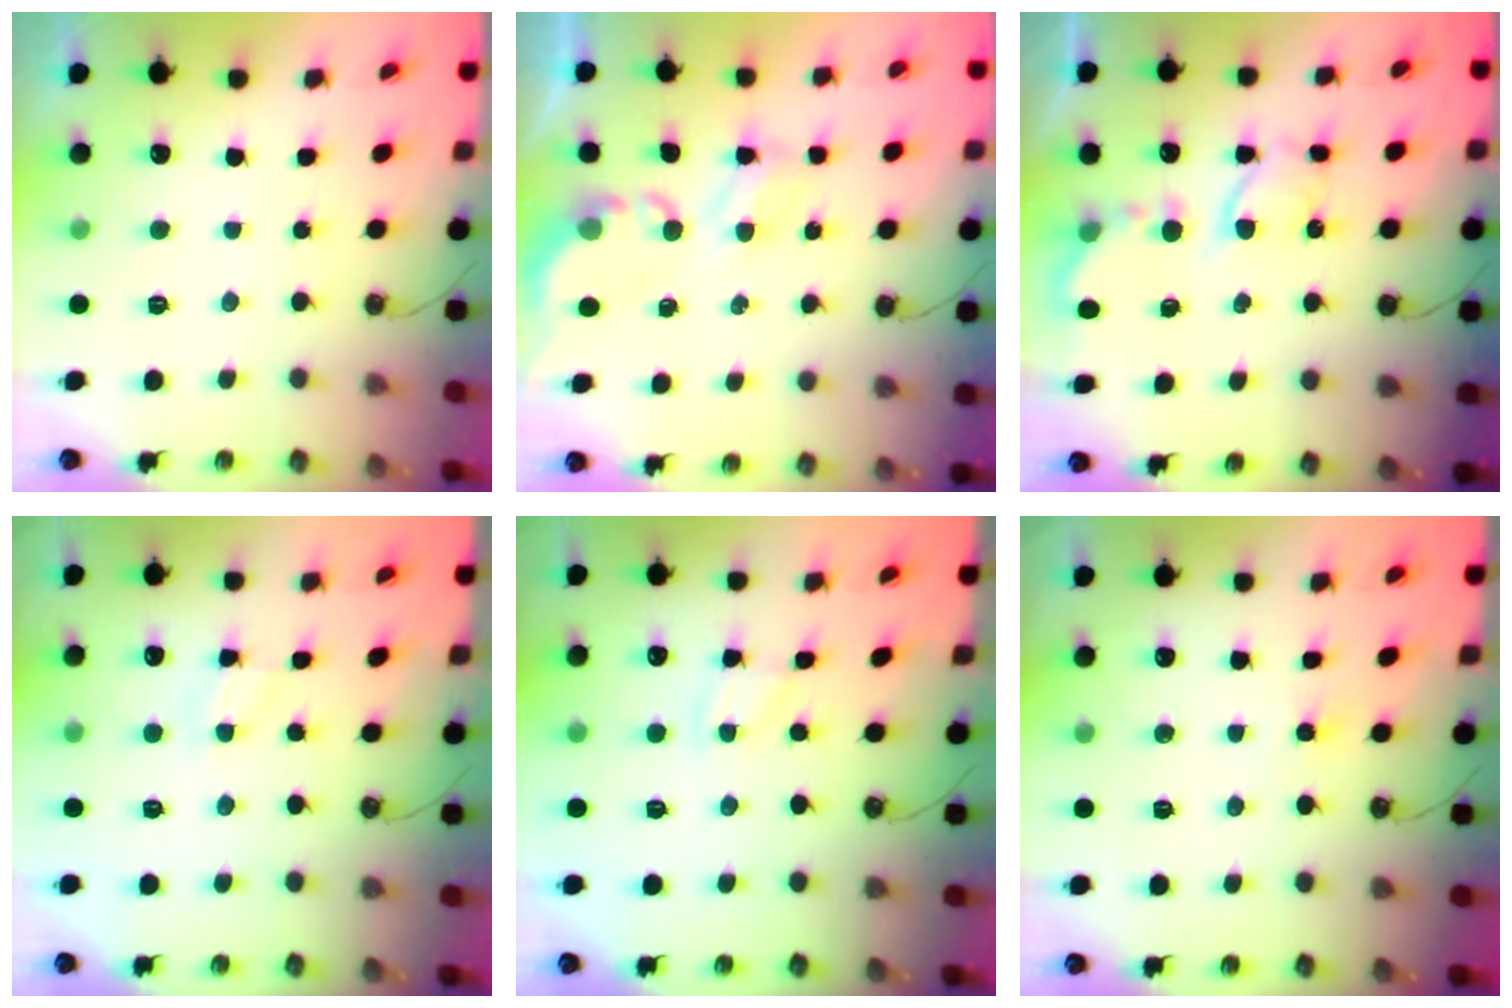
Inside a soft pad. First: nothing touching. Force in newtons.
{"total": 3.9, "press": 3.9, "slide": 0.1}
{"total": 6.2, "press": 6.2, "slide": 0.4}
{"total": 3.5, "press": 3.5, "slide": 0.4}
{"total": 2.9, "press": 2.9, "slide": 0.5}
{"total": 3.9, "press": 3.9, "slide": 0.5}